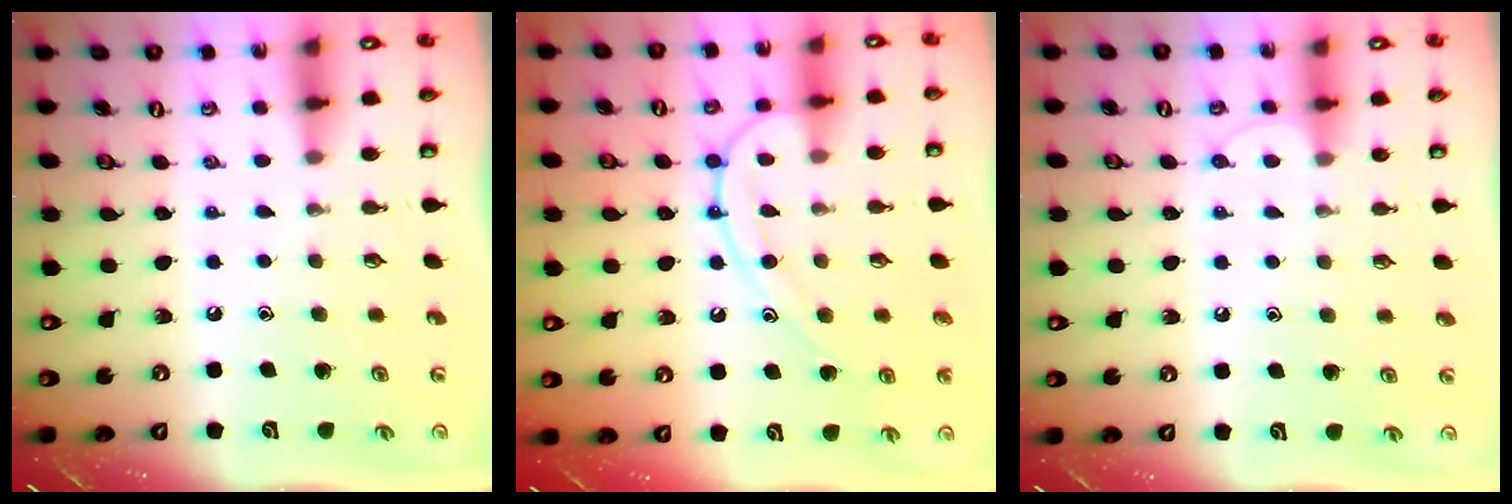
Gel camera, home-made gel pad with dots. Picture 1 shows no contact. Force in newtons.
{"total": 11.9, "press": 11.9, "slide": 0.8}
{"total": 6.0, "press": 6.0, "slide": 0.7}